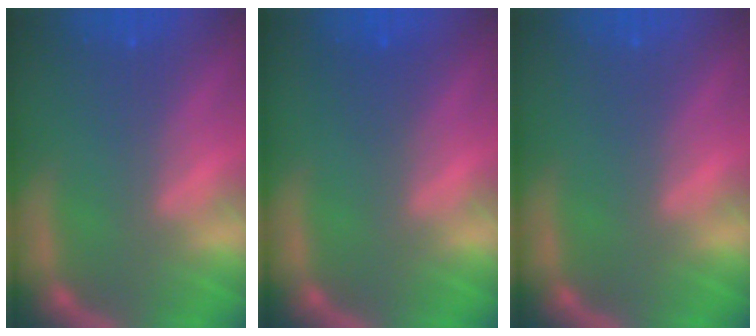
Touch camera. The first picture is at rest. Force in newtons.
{"total": 1.0}
{"total": 0.0}